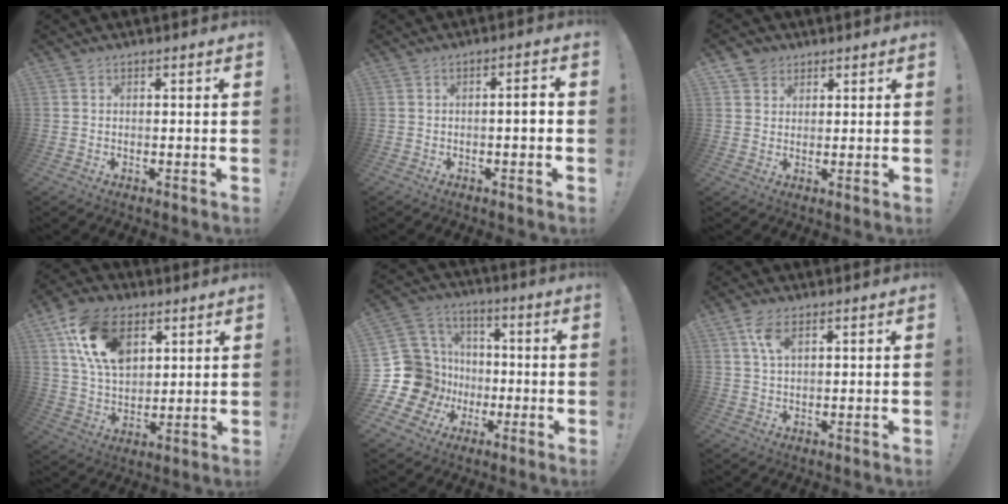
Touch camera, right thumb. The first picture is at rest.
{"total": 3.3, "force": [-0.8, 0.3, 3.2], "torque": [-0.064, 0.008, -0.016]}
{"total": 4.0, "force": [2.5, 3.1, 0.3], "torque": [0.002, -0.013, 0.045]}
{"total": 17.9, "force": [8.0, 11.4, 11.2], "torque": [-0.209, -0.023, 0.152]}
{"total": 20.4, "force": [-1.6, 18.1, 9.3], "torque": [-0.189, 0.006, 0.015]}
{"total": 5.6, "force": [2.6, 2.6, 4.2], "torque": [-0.076, -0.004, 0.048]}